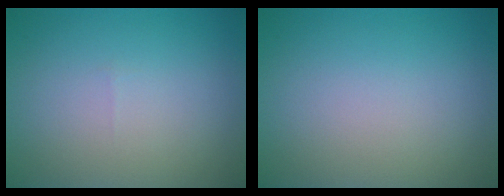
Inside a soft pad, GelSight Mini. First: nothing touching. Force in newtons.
{"total": 0.0}